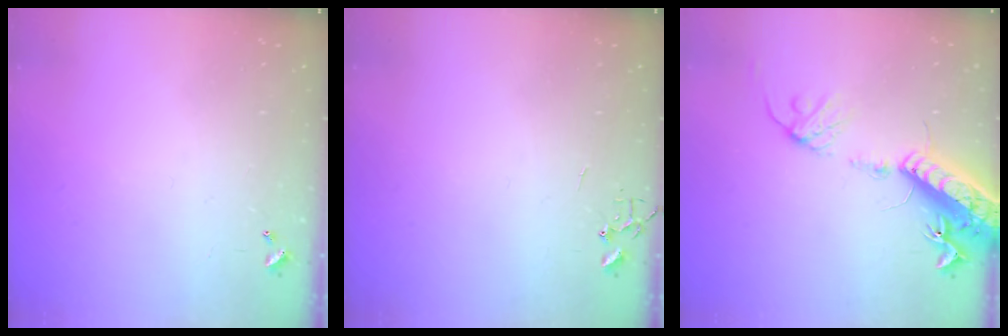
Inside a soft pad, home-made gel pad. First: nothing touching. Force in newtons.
{"total": 0.0}
{"total": 17.9, "press": 17.4, "slide": 4.2}